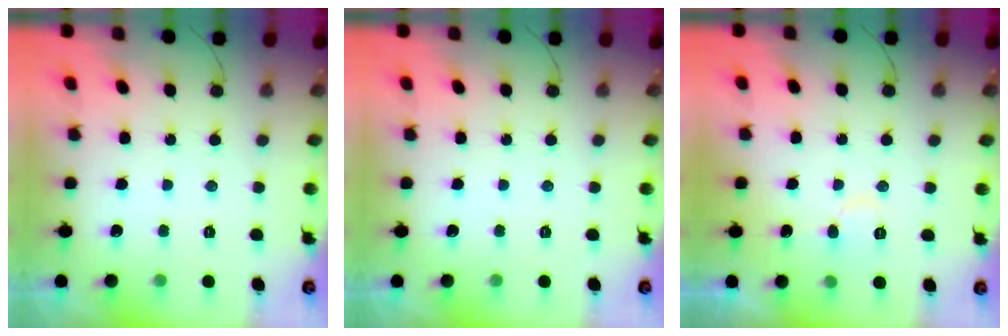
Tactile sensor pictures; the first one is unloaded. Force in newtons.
{"total": 0.0}
{"total": 4.9, "press": 4.9, "slide": 0.4}